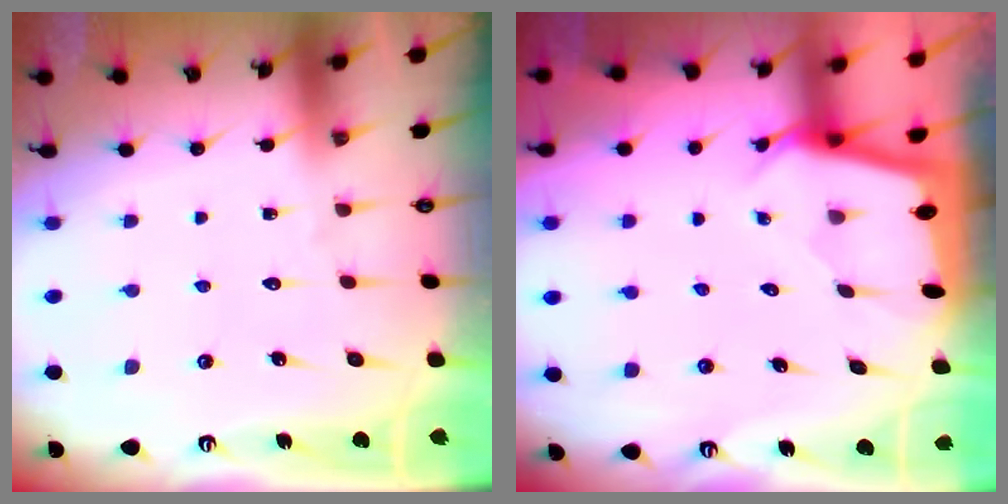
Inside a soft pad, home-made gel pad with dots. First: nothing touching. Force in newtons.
{"total": 1.4, "press": 1.4, "slide": 0.1}